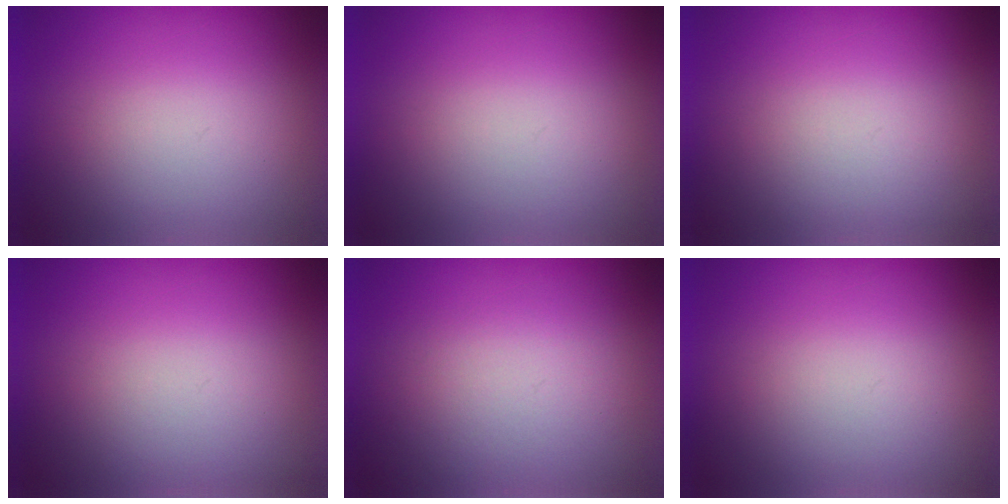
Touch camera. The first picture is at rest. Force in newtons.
{"total": 1.0}
{"total": 1.0}
{"total": 1.4}
{"total": 4.5}
{"total": 1.1}